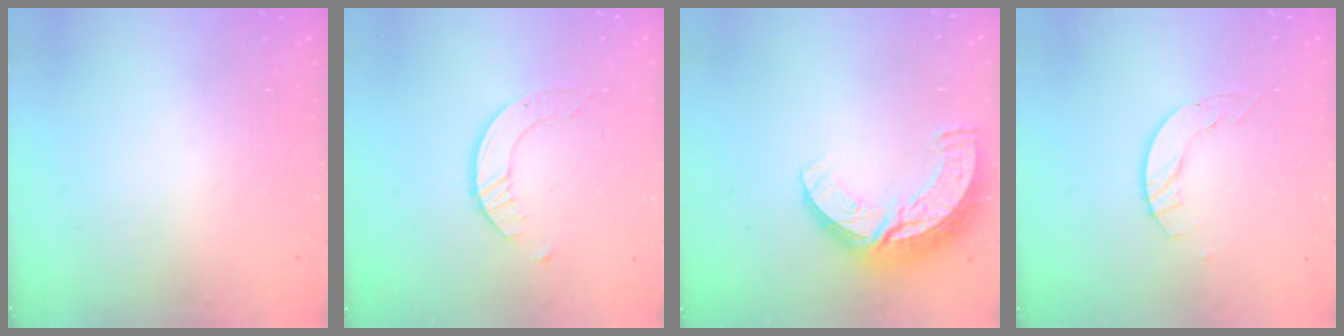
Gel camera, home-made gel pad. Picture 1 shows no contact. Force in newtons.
{"total": 2.9, "press": 2.9, "slide": 0.3}
{"total": 11.6, "press": 11.5, "slide": 1.0}
{"total": 2.1, "press": 2.1, "slide": 0.3}